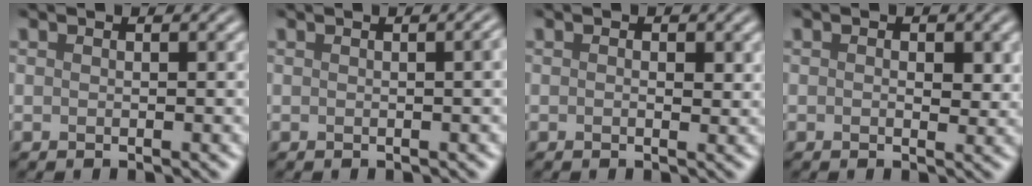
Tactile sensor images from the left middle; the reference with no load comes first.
{"total": 1.8, "force": [0.1, 0.6, 1.7], "torque": [-0.013, 0.008, 0.001]}
{"total": 1.1, "force": [0.2, 0.6, 0.9], "torque": [-0.009, -0.002, 0.003]}
{"total": 1.8, "force": [0.4, 1.0, 1.4], "torque": [-0.013, -0.003, 0.003]}